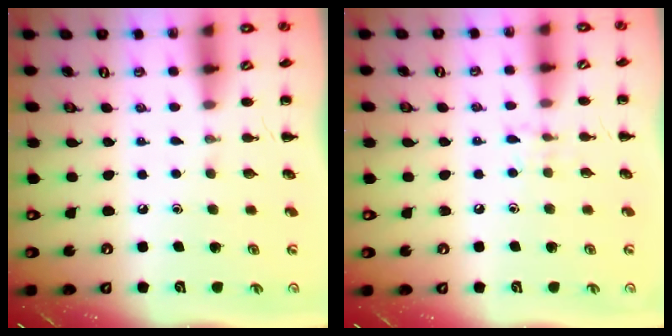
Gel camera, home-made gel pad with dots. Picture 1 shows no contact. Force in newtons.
{"total": 5.5, "press": 5.1, "slide": 1.8}